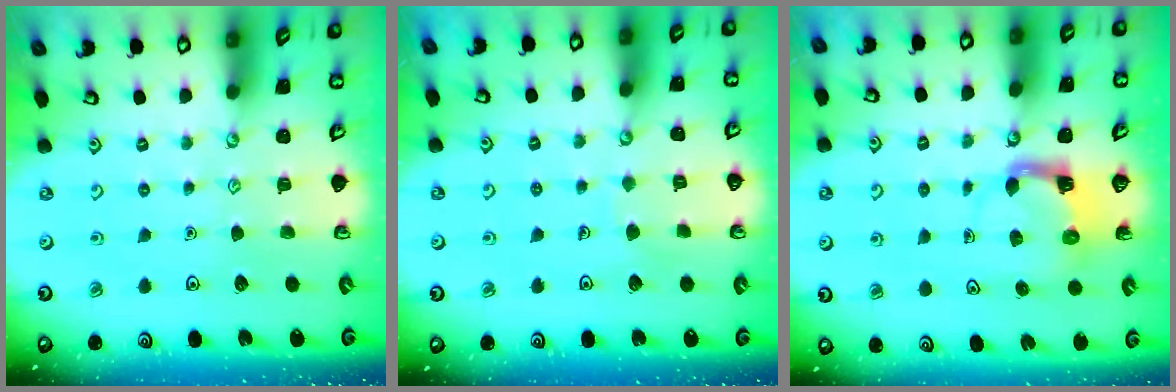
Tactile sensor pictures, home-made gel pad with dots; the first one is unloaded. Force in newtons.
{"total": 4.4, "press": 4.4, "slide": 0.4}
{"total": 3.9, "press": 3.9, "slide": 0.7}